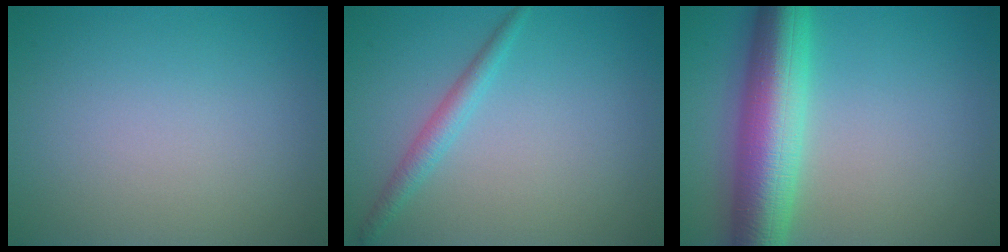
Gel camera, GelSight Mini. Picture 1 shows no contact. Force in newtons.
{"total": 1.9, "press": 1.9, "slide": 0.1}
{"total": 8.9, "press": 8.9, "slide": 0.1}